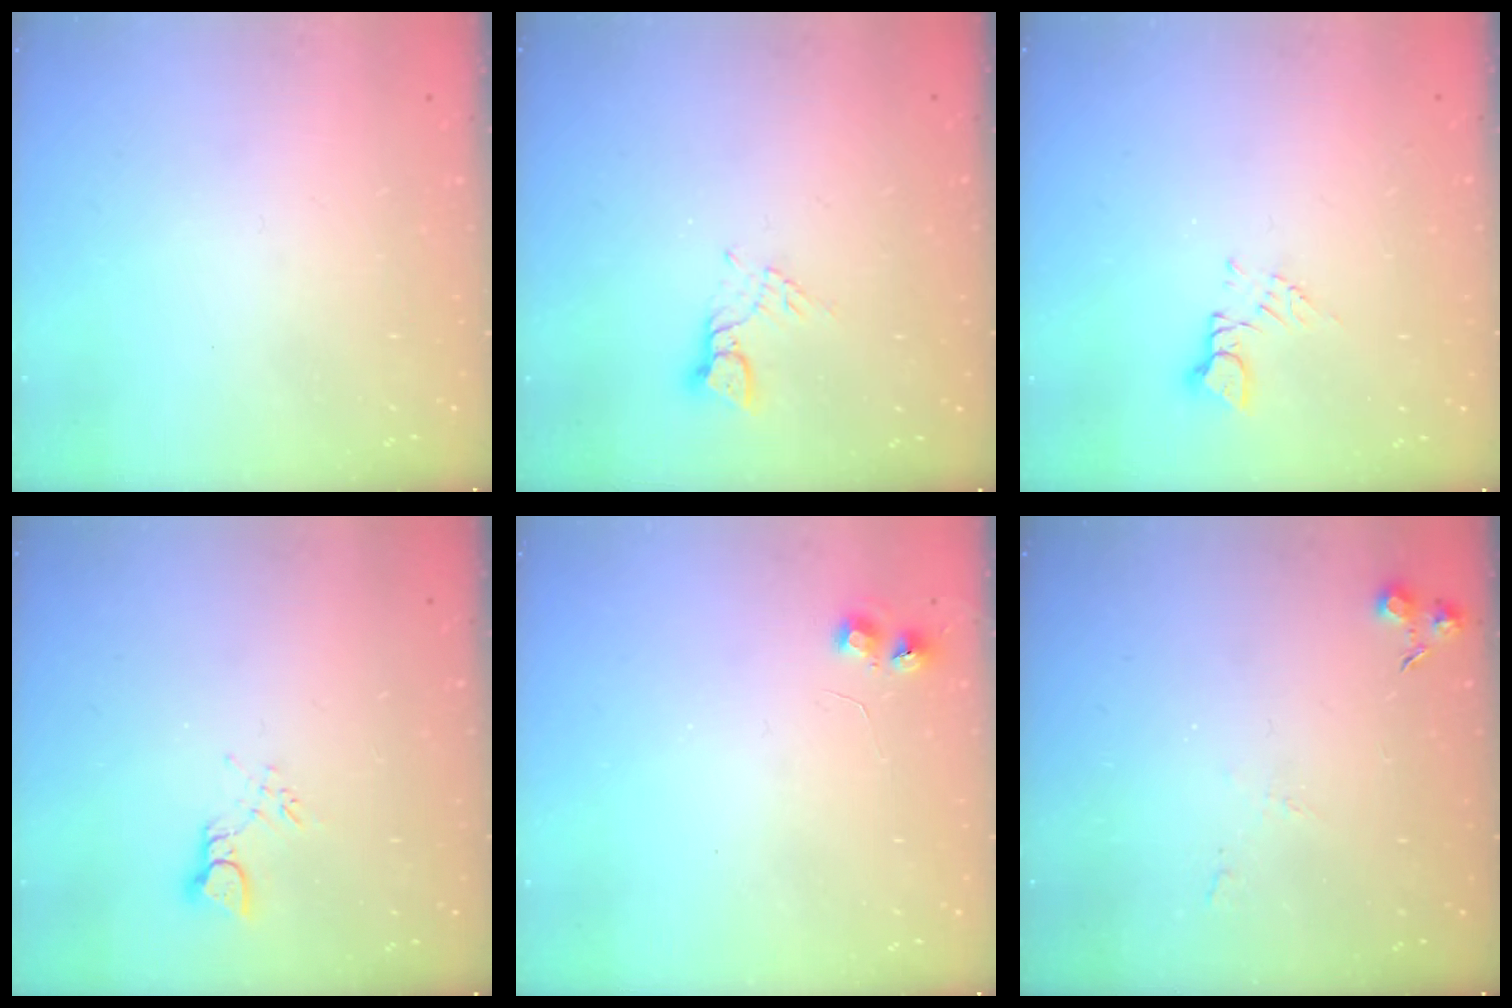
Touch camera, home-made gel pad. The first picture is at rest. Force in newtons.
{"total": 2.6, "press": 2.6, "slide": 0.3}
{"total": 3.7, "press": 3.6, "slide": 0.4}
{"total": 2.8, "press": 2.8, "slide": 0.5}
{"total": 5.7, "press": 5.6, "slide": 1.0}
{"total": 4.5, "press": 4.4, "slide": 0.8}